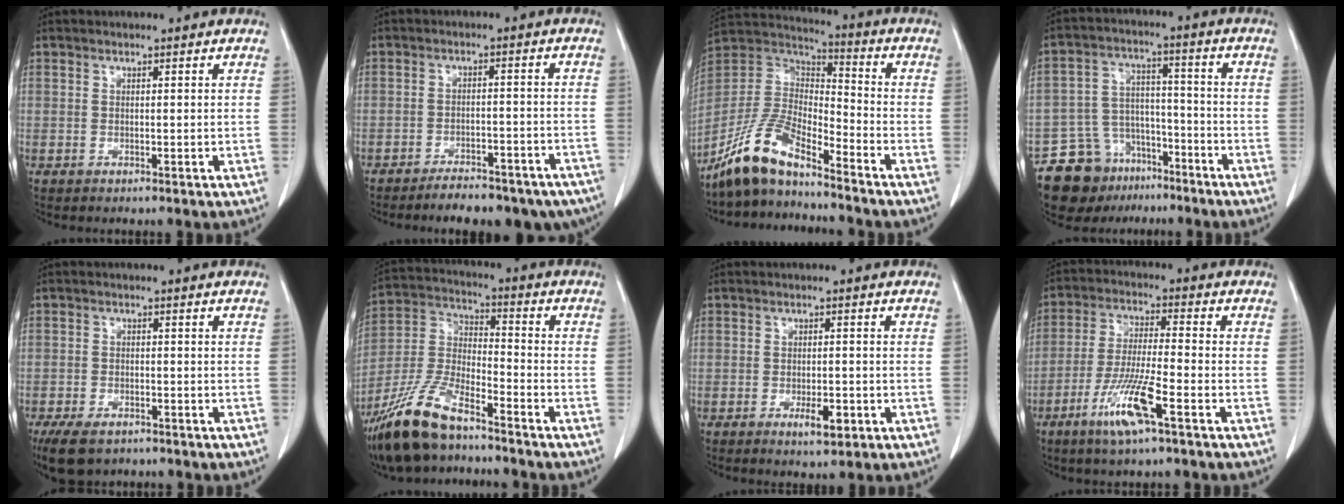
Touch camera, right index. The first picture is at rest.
{"total": 14.9, "force": [-12.5, 4.9, 6.5], "torque": [-0.055, 0.017, -0.154]}
{"total": 12.3, "force": [-9.8, 2.9, 6.7], "torque": [-0.145, 0.009, -0.191]}
{"total": 12.2, "force": [-9.0, 7.5, 3.3], "torque": [-0.060, 0.044, -0.146]}
{"total": 6.6, "force": [-4.8, 3.1, 3.3], "torque": [-0.055, -0.007, -0.074]}
{"total": 14.5, "force": [-10.9, 3.8, 8.8], "torque": [-0.191, -0.011, -0.205]}
{"total": 3.5, "force": [-1.6, 1.1, 2.9], "torque": [-0.046, -0.001, -0.018]}
{"total": 10.1, "force": [-5.2, 0.4, 8.7], "torque": [-0.174, -0.018, -0.101]}